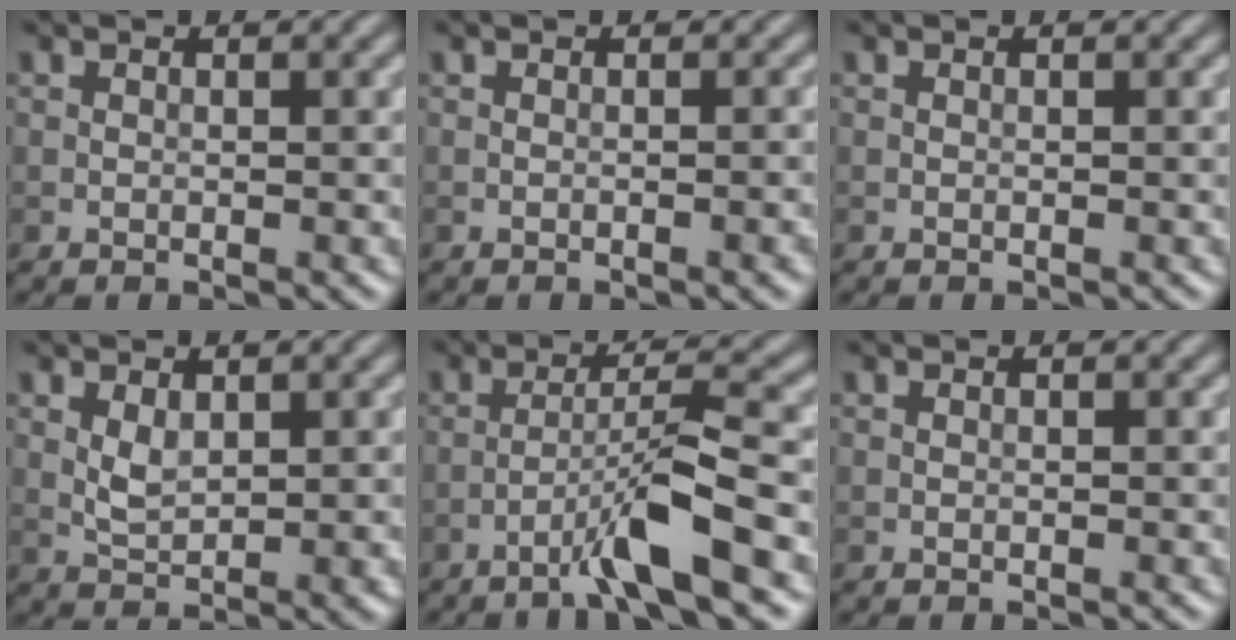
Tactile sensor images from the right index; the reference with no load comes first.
{"total": 1.3, "force": [-0.5, 0.3, 1.2], "torque": [-0.012, 0.000, -0.009]}
{"total": 0.0}
{"total": 2.1, "force": [0.6, 1.1, 1.7], "torque": [-0.036, -0.004, 0.018]}
{"total": 5.0, "force": [-2.8, -0.1, 4.2], "torque": [-0.073, 0.020, -0.058]}
{"total": 0.0}